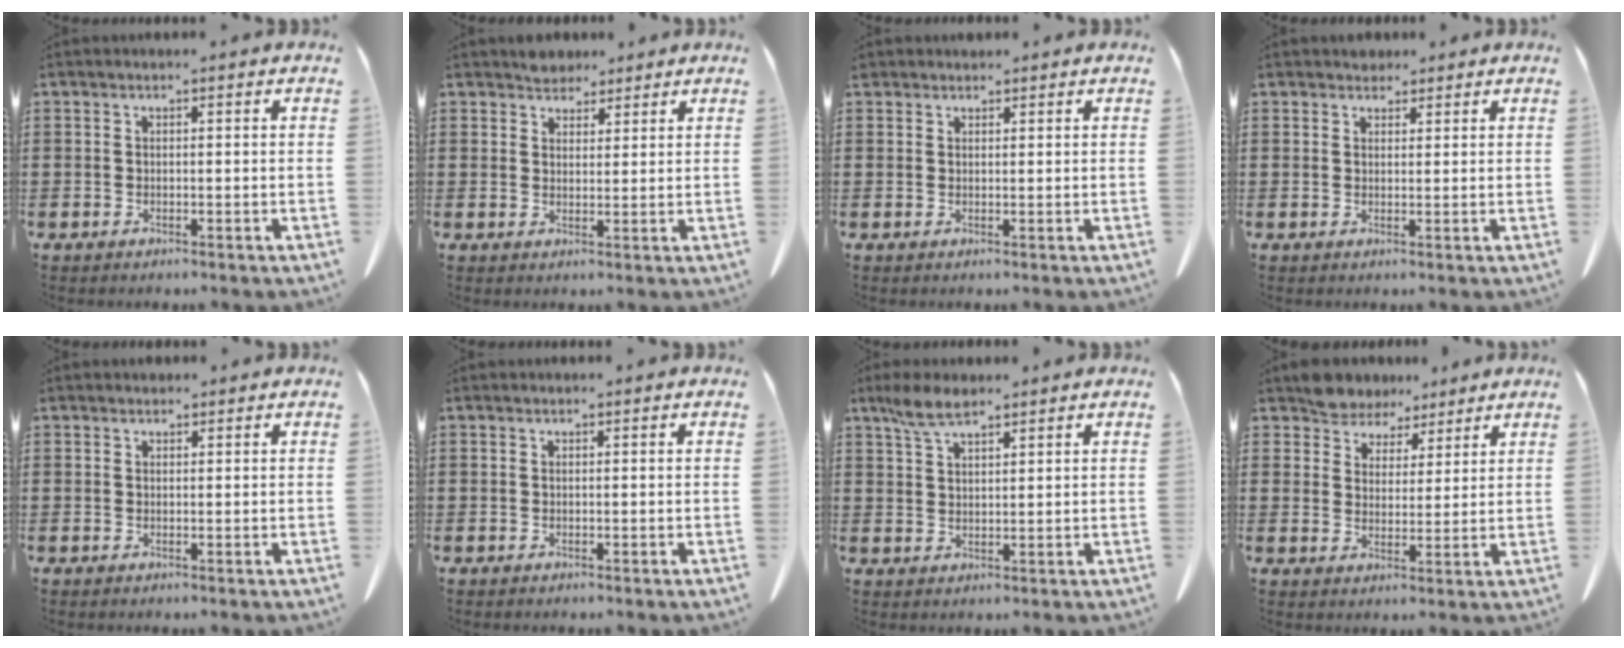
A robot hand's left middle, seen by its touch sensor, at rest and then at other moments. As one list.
[{"total": 3.3, "force": [2.9, 1.4, 0.2], "torque": [-0.006, -0.001, 0.056]}, {"total": 1.2, "force": [1.1, 0.5, 0.1], "torque": [-0.007, 0.002, 0.023]}, {"total": 2.1, "force": [1.9, 0.9, 0.1], "torque": [-0.001, -0.001, 0.036]}, {"total": 0.9, "force": [0.9, 0.3, 0.1], "torque": [-0.004, 0.000, 0.018]}, {"total": 0.0}, {"total": 5.1, "force": [3.5, 1.7, 3.2], "torque": [-0.072, -0.001, 0.066]}, {"total": 5.5, "force": [5.0, 2.2, 0.0], "torque": [-0.027, -0.016, 0.096]}]